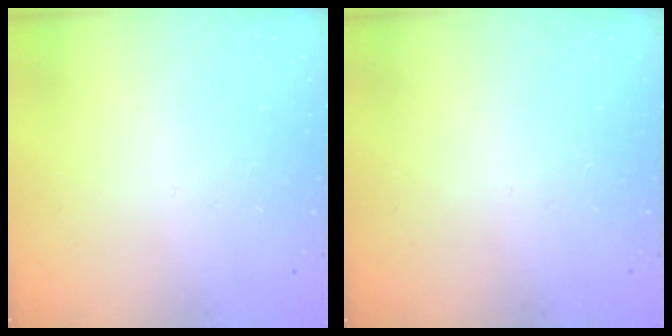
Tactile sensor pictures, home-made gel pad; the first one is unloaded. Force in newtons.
{"total": 0.0}